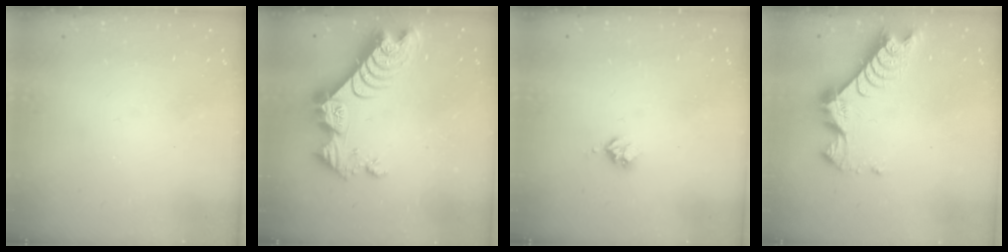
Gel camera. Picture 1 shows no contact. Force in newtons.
{"total": 14.6, "press": 14.5, "slide": 1.5}
{"total": 2.5, "press": 2.5, "slide": 0.3}
{"total": 9.3, "press": 9.2, "slide": 0.8}